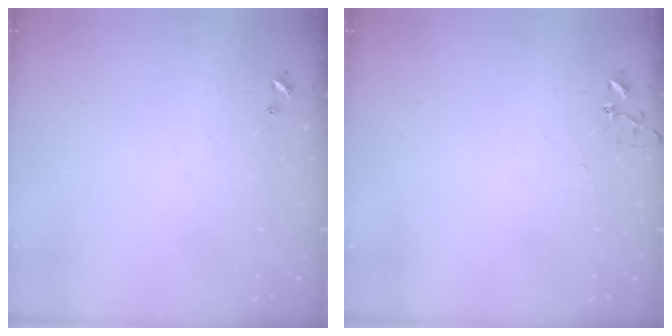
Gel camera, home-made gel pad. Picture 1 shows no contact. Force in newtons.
{"total": 3.2, "press": 3.2, "slide": 0.3}